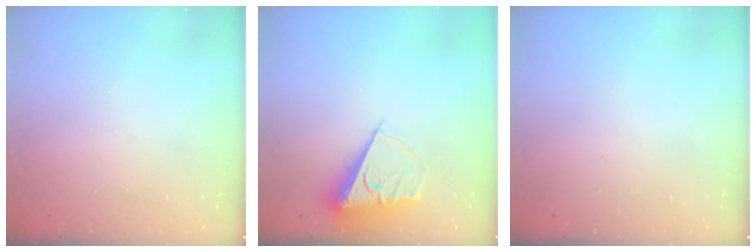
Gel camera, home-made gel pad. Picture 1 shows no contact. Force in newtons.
{"total": 8.2, "press": 8.2, "slide": 0.5}
{"total": 0.0}